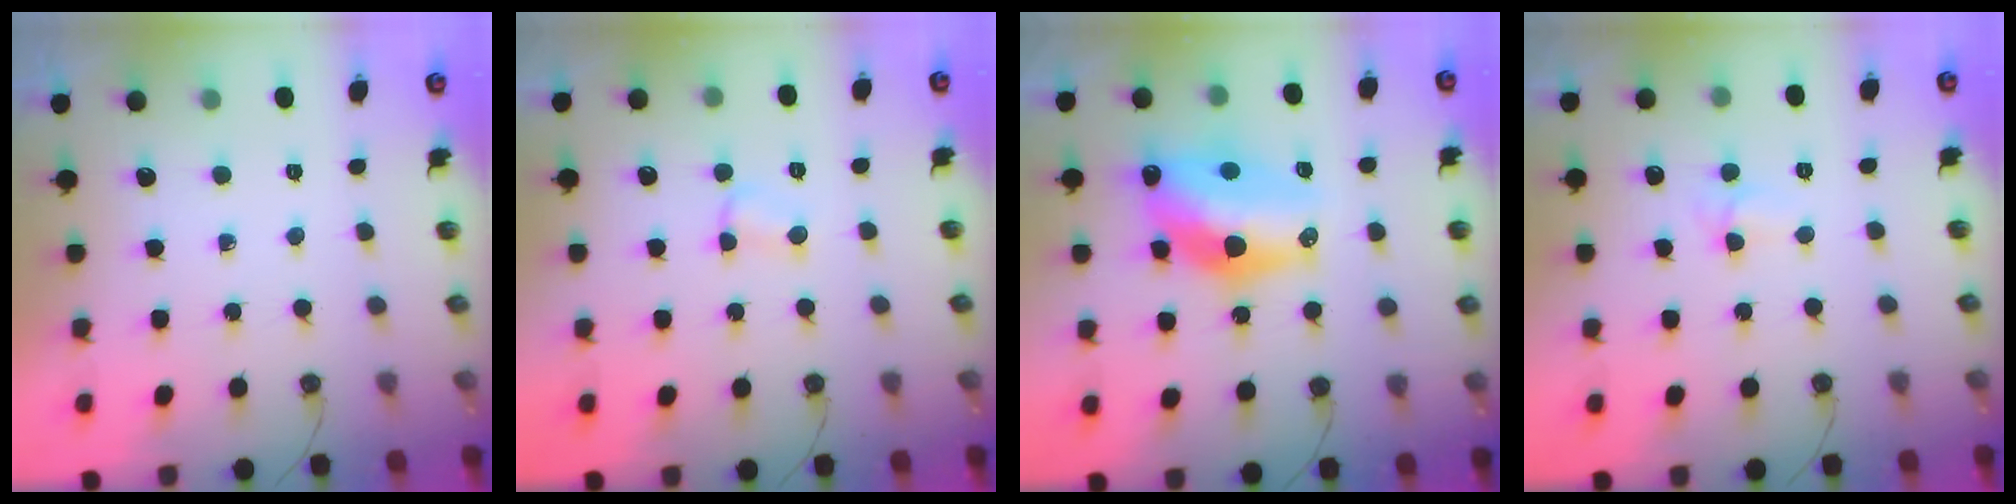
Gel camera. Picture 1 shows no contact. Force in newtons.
{"total": 3.7, "press": 3.7, "slide": 0.4}
{"total": 15.9, "press": 15.5, "slide": 3.3}
{"total": 4.2, "press": 2.8, "slide": 3.1}